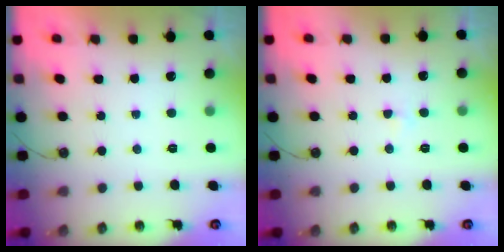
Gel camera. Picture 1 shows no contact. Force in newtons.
{"total": 1.6, "press": 1.6, "slide": 0.2}